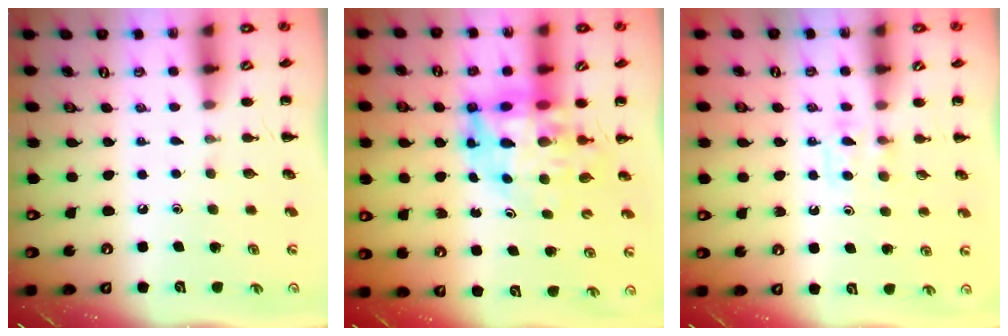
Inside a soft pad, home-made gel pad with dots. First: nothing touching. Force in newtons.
{"total": 12.0, "press": 11.4, "slide": 3.6}
{"total": 4.5, "press": 4.2, "slide": 1.7}